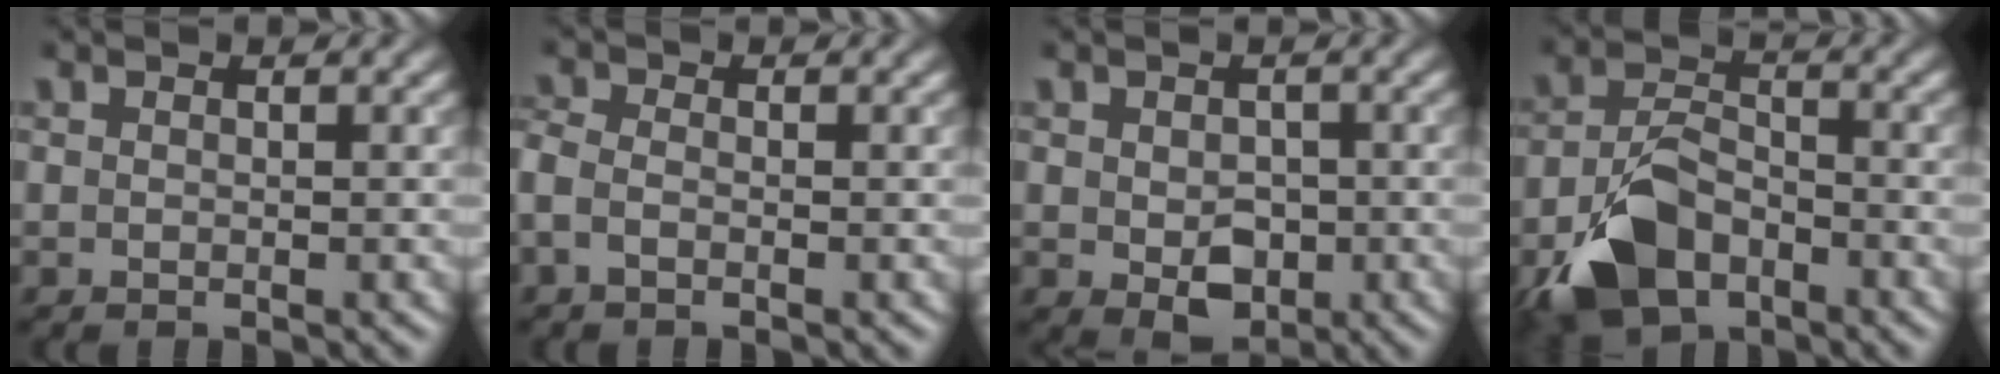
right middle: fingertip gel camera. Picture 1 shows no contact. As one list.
[{"total": 1.7, "force": [-0.8, 0.8, 1.2], "torque": [-0.030, -0.001, -0.025]}, {"total": 3.5, "force": [-0.7, 2.4, 2.4], "torque": [-0.036, -0.010, -0.008]}, {"total": 6.6, "force": [-3.7, 3.8, 4.0], "torque": [-0.081, -0.003, -0.078]}]